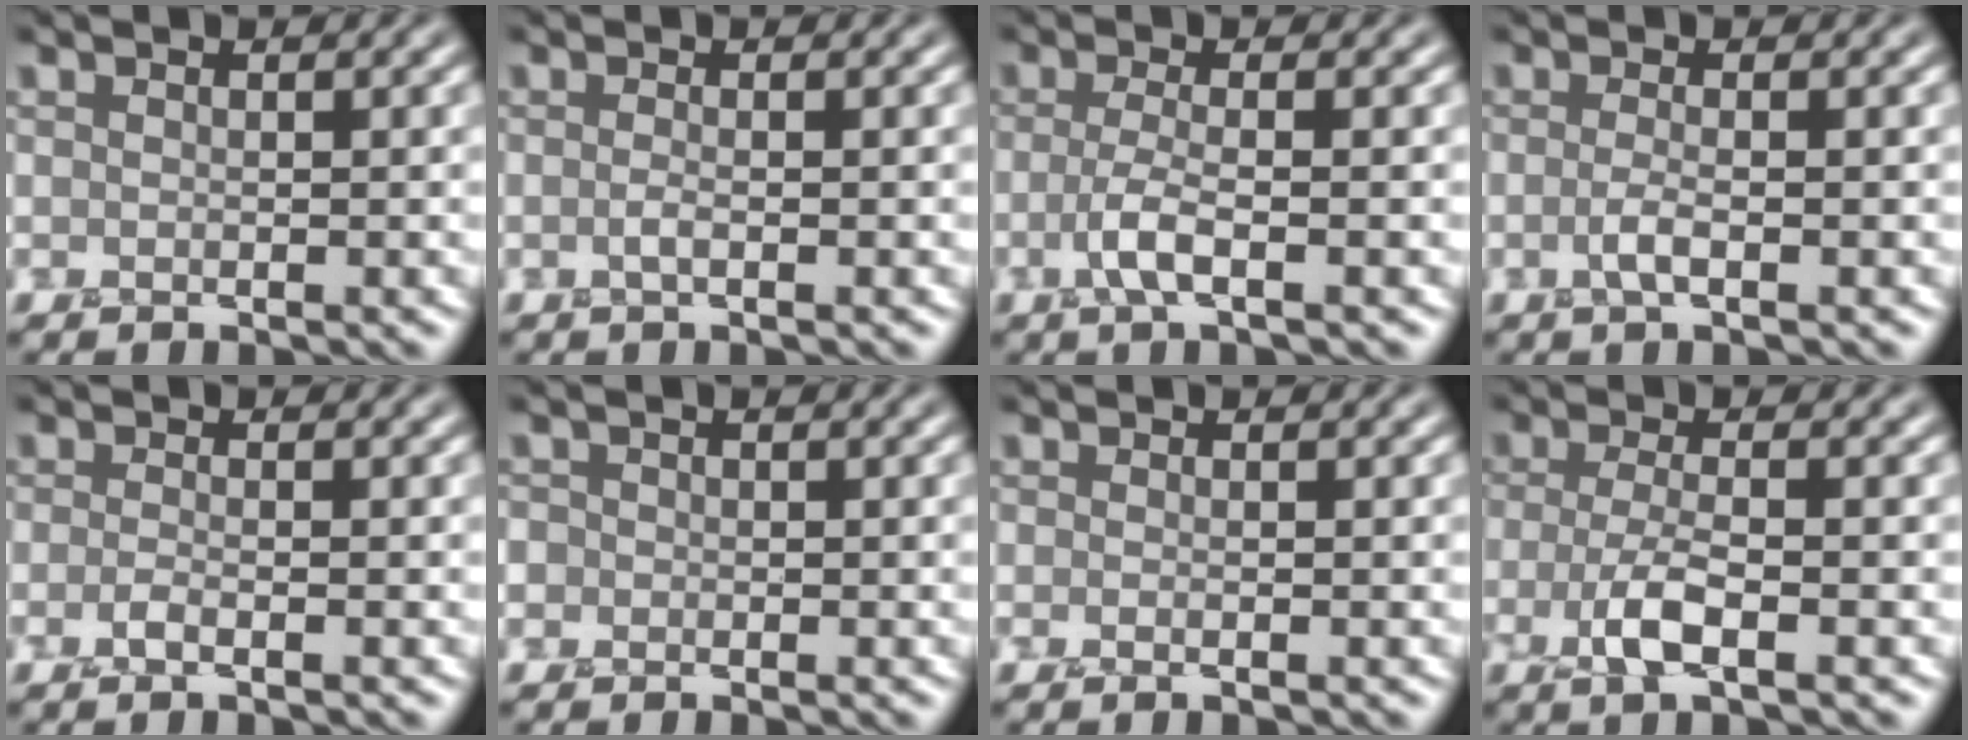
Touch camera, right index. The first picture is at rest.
{"total": 0.7, "force": [-0.1, 0.3, 0.6], "torque": [-0.009, 0.004, -0.005]}
{"total": 2.3, "force": [-0.7, 0.6, 2.2], "torque": [-0.050, 0.001, -0.018]}
{"total": 1.4, "force": [-0.2, 0.5, 1.3], "torque": [-0.025, 0.004, -0.011]}
{"total": 1.2, "force": [-0.6, 0.4, 1.0], "torque": [-0.024, 0.002, -0.017]}
{"total": 0.8, "force": [-0.4, 0.6, -0.3], "torque": [0.006, 0.005, -0.009]}
{"total": 0.6, "force": [-0.2, 0.3, 0.5], "torque": [-0.013, -0.002, -0.006]}
{"total": 3.1, "force": [-1.3, 1.0, 2.7], "torque": [-0.064, 0.002, -0.028]}